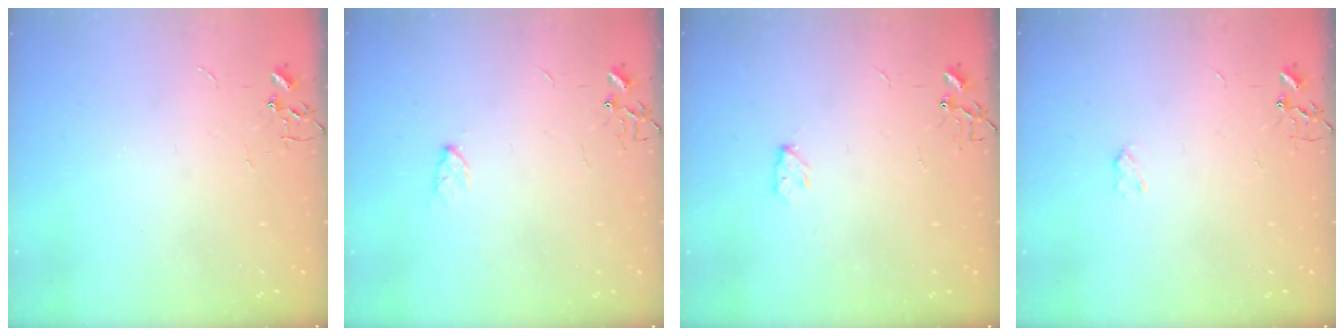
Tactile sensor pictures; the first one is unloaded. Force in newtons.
{"total": 3.5, "press": 3.4, "slide": 0.6}
{"total": 3.9, "press": 3.8, "slide": 0.5}
{"total": 2.4, "press": 2.4, "slide": 0.4}